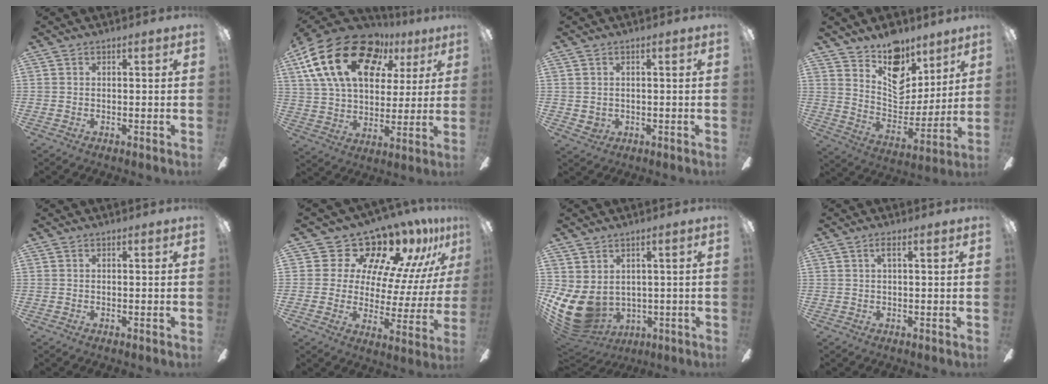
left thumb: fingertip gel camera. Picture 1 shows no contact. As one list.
[{"total": 24.7, "force": [11.9, 15.0, 15.7], "torque": [-0.290, -0.049, 0.209]}, {"total": 1.5, "force": [0.6, 1.4, 0.4], "torque": [-0.011, 0.000, 0.010]}, {"total": 14.9, "force": [10.5, 8.9, 5.6], "torque": [-0.082, -0.082, 0.196]}, {"total": 0.0}, {"total": 15.9, "force": [13.2, 7.3, 4.8], "torque": [-0.099, -0.112, 0.236]}, {"total": 10.8, "force": [-0.2, 8.4, 6.9], "torque": [-0.181, -0.022, 0.000]}, {"total": 2.0, "force": [0.7, 0.2, 1.9], "torque": [-0.032, 0.001, 0.008]}]